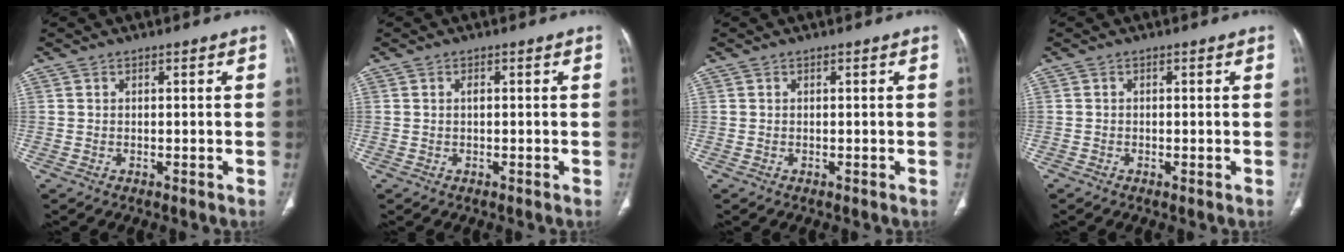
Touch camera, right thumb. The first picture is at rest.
{"total": 0.7, "force": [0.1, 0.3, 0.6], "torque": [-0.012, 0.001, -0.001]}
{"total": 0.0}
{"total": 0.5, "force": [-0.3, 0.2, 0.4], "torque": [-0.009, -0.002, -0.007]}